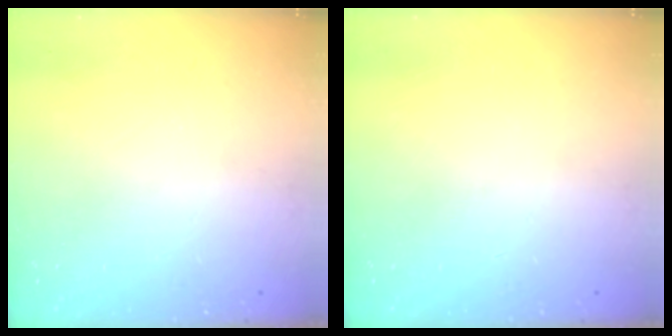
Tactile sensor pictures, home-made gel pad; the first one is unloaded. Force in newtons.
{"total": 0.0}